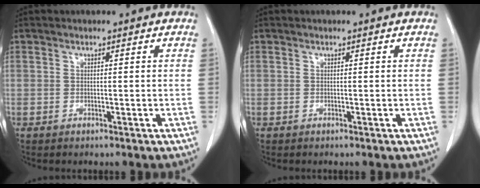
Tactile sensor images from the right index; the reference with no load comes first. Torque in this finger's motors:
{"motor_torque": [0.00, 0.00, 0.00, 0.00]}